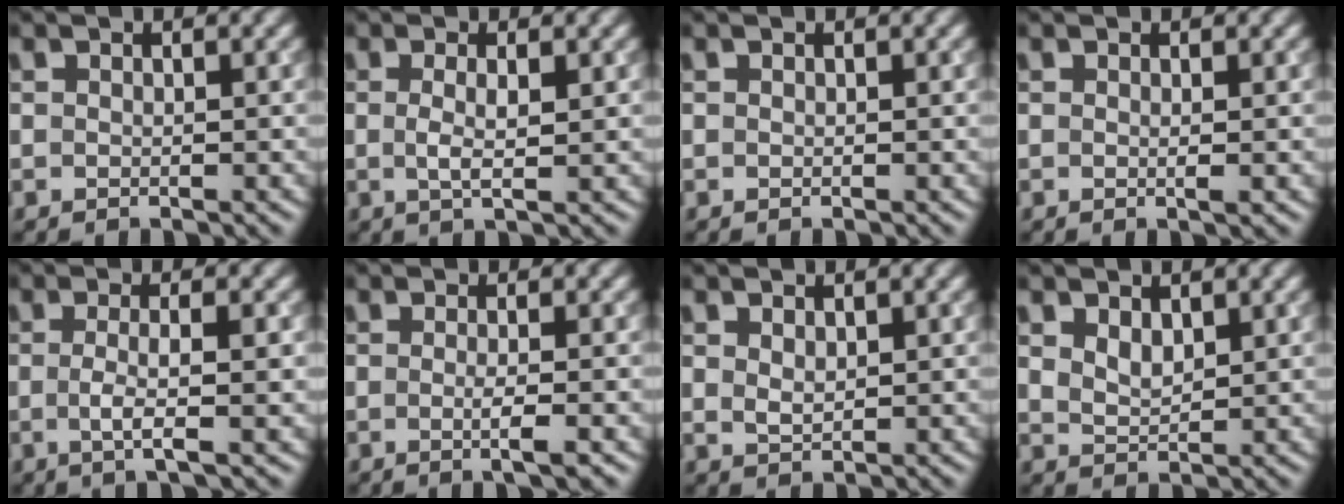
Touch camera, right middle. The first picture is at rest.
{"total": 2.0, "force": [0.1, 0.4, 2.0], "torque": [-0.038, -0.003, 0.000]}
{"total": 0.0}
{"total": 1.0, "force": [0.0, 0.2, 1.0], "torque": [-0.013, 0.000, -0.002]}
{"total": 3.3, "force": [-0.4, 0.8, 3.2], "torque": [-0.056, -0.009, -0.007]}
{"total": 2.6, "force": [-0.4, 0.6, 2.5], "torque": [-0.030, -0.004, -0.010]}
{"total": 1.2, "force": [0.7, 0.7, 0.8], "torque": [-0.016, -0.003, 0.017]}
{"total": 1.9, "force": [1.1, 1.0, 1.2], "torque": [-0.026, -0.003, 0.027]}